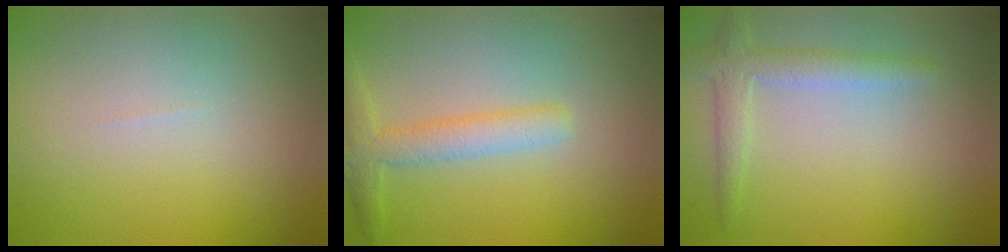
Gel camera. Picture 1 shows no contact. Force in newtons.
{"total": 2.8, "press": 2.8, "slide": 0.1}
{"total": 2.5, "press": 2.5, "slide": 0.3}